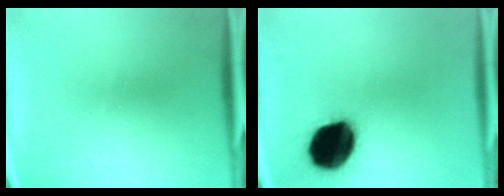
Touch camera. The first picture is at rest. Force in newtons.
{"total": 19.0}